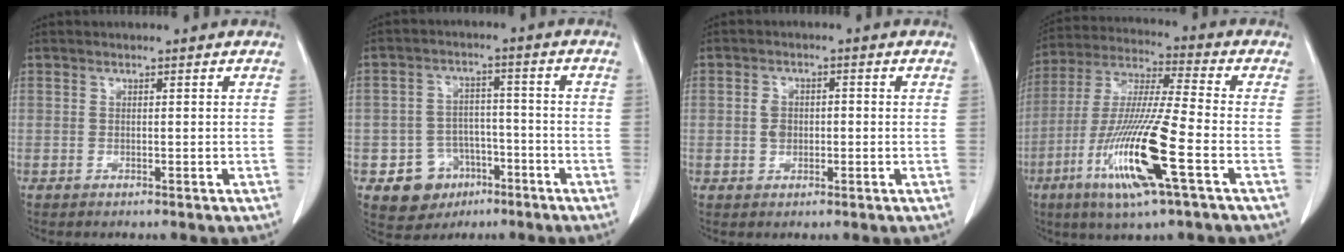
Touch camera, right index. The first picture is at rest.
{"total": 7.9, "force": [-3.9, 6.7, 1.9], "torque": [-0.030, 0.015, -0.051]}
{"total": 2.8, "force": [-0.3, 2.1, 1.8], "torque": [-0.033, 0.010, -0.005]}
{"total": 16.6, "force": [-6.2, 0.4, 15.4], "torque": [-0.316, -0.022, -0.118]}